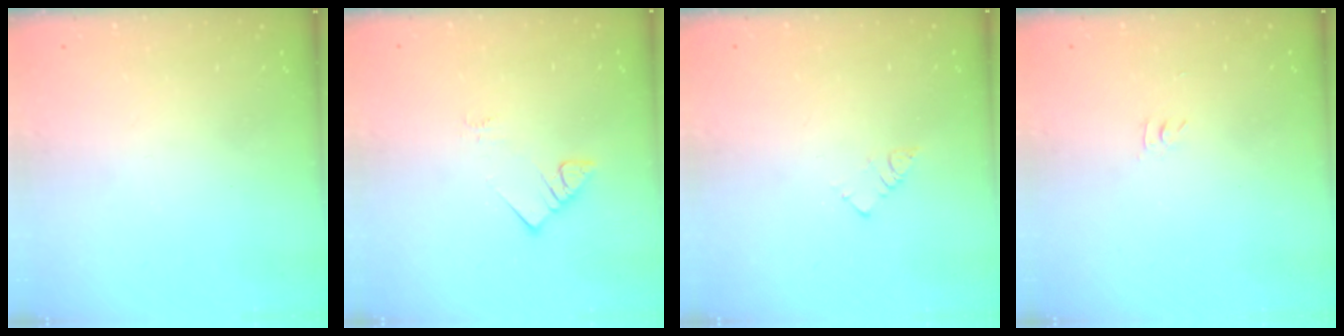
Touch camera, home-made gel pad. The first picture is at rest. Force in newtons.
{"total": 4.7, "press": 4.7, "slide": 0.4}
{"total": 3.2, "press": 3.2, "slide": 0.0}
{"total": 2.8, "press": 2.8, "slide": 0.4}